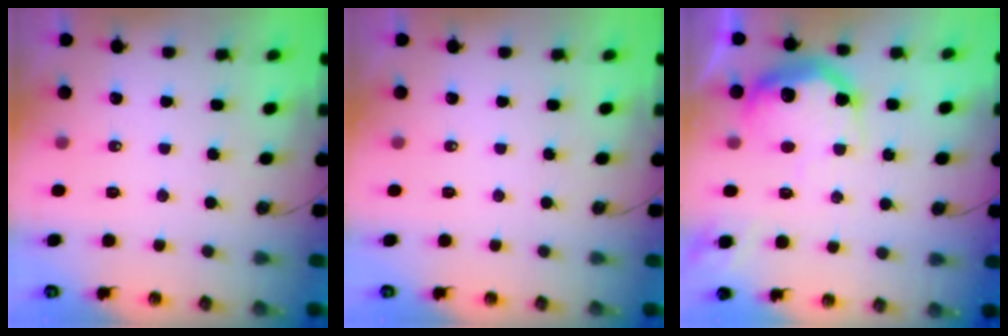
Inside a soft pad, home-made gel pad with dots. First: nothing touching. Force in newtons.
{"total": 0.0}
{"total": 21.0, "press": 20.9, "slide": 1.3}